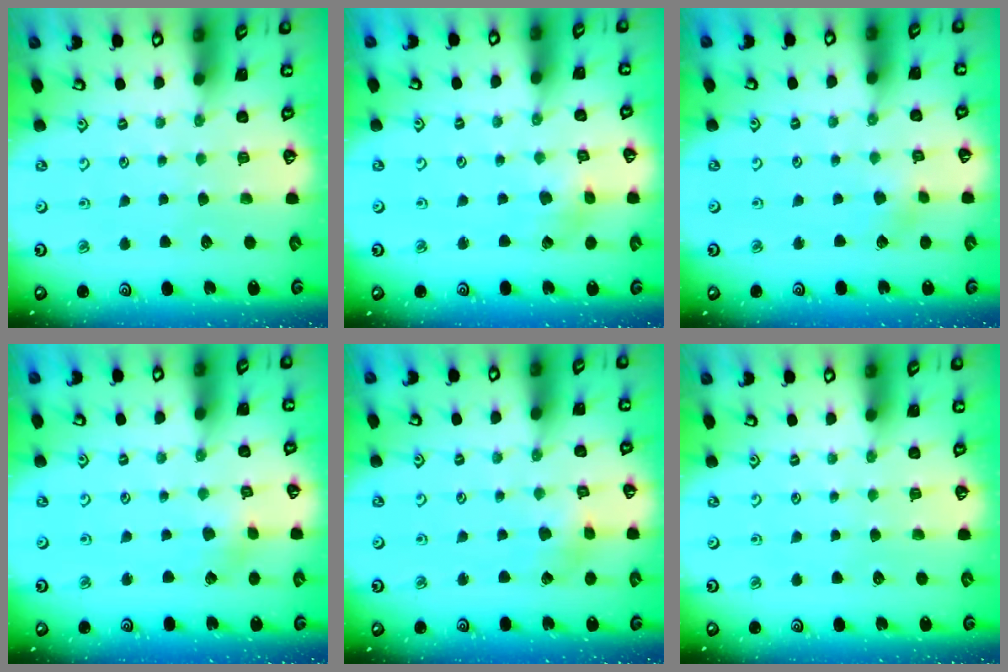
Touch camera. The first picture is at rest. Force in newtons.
{"total": 3.7, "press": 3.7, "slide": 0.3}
{"total": 2.4, "press": 2.4, "slide": 0.3}
{"total": 2.2, "press": 2.2, "slide": 0.2}
{"total": 2.9, "press": 2.9, "slide": 0.3}
{"total": 0.0}